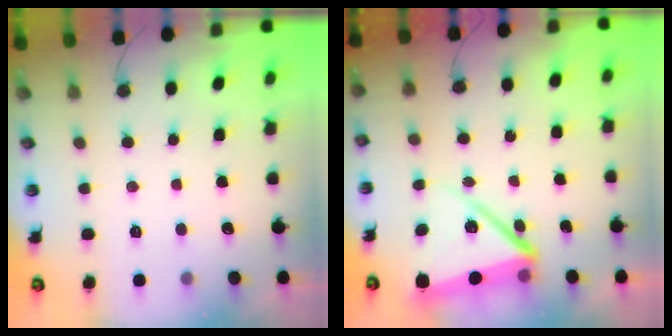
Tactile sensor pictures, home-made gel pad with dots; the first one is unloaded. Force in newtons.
{"total": 9.3, "press": 8.0, "slide": 4.6}